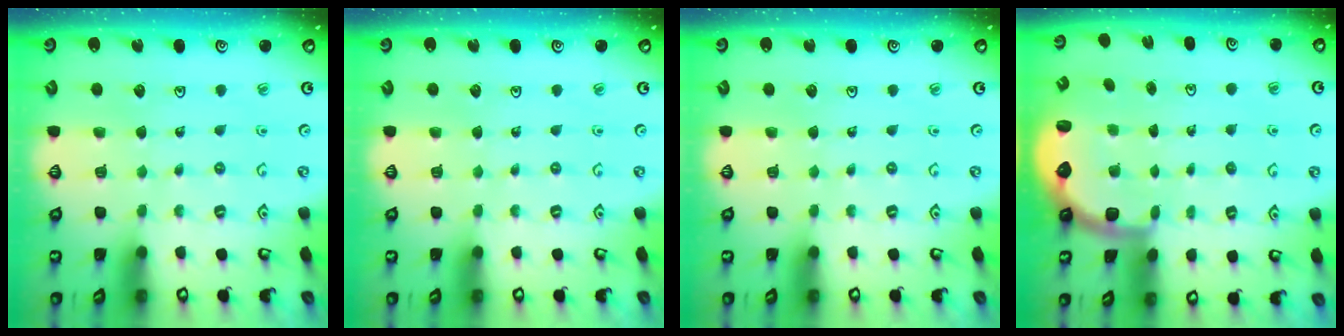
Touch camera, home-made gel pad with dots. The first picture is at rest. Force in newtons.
{"total": 0.0}
{"total": 0.0}
{"total": 3.0, "press": 2.1, "slide": 2.1}